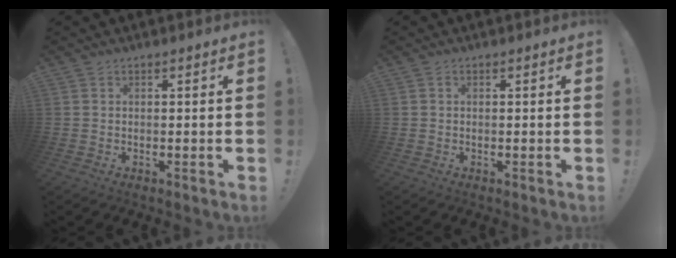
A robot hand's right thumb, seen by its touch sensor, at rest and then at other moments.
{"total": 0.0}